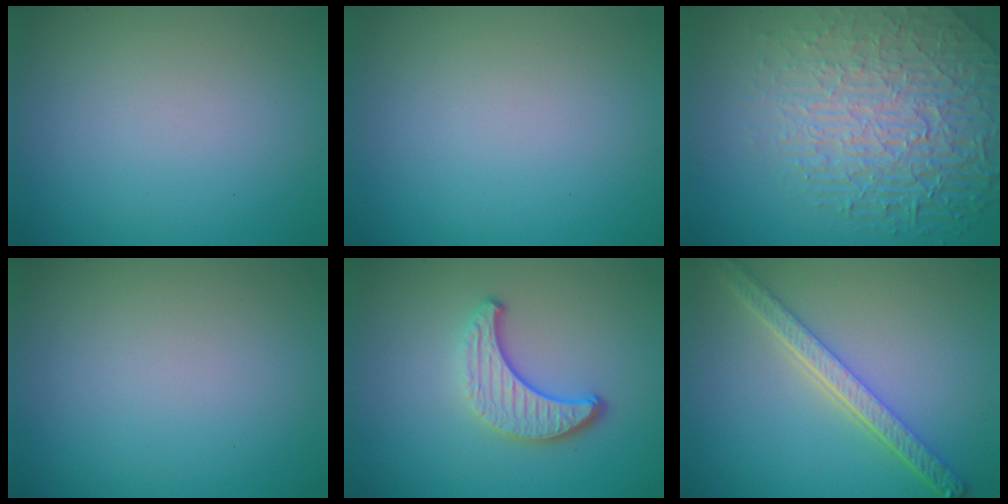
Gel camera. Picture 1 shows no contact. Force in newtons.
{"total": 0.0}
{"total": 7.8, "press": 5.9, "slide": 5.1}
{"total": 0.0}
{"total": 3.8, "press": 2.9, "slide": 2.4}
{"total": 4.8, "press": 3.8, "slide": 3.0}